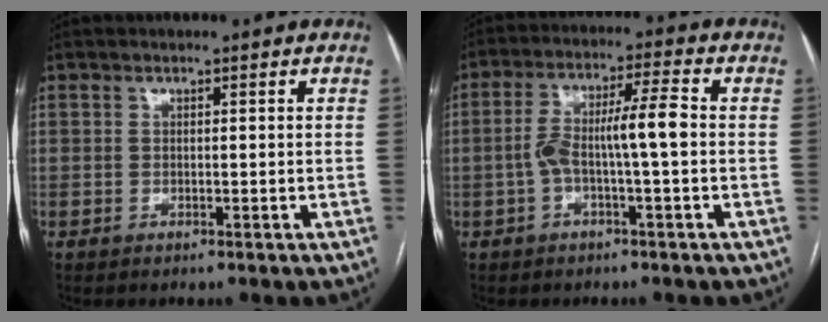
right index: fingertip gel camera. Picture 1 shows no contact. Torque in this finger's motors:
{"motor_torque": [0.44, 0.00, 0.23, 0.13]}